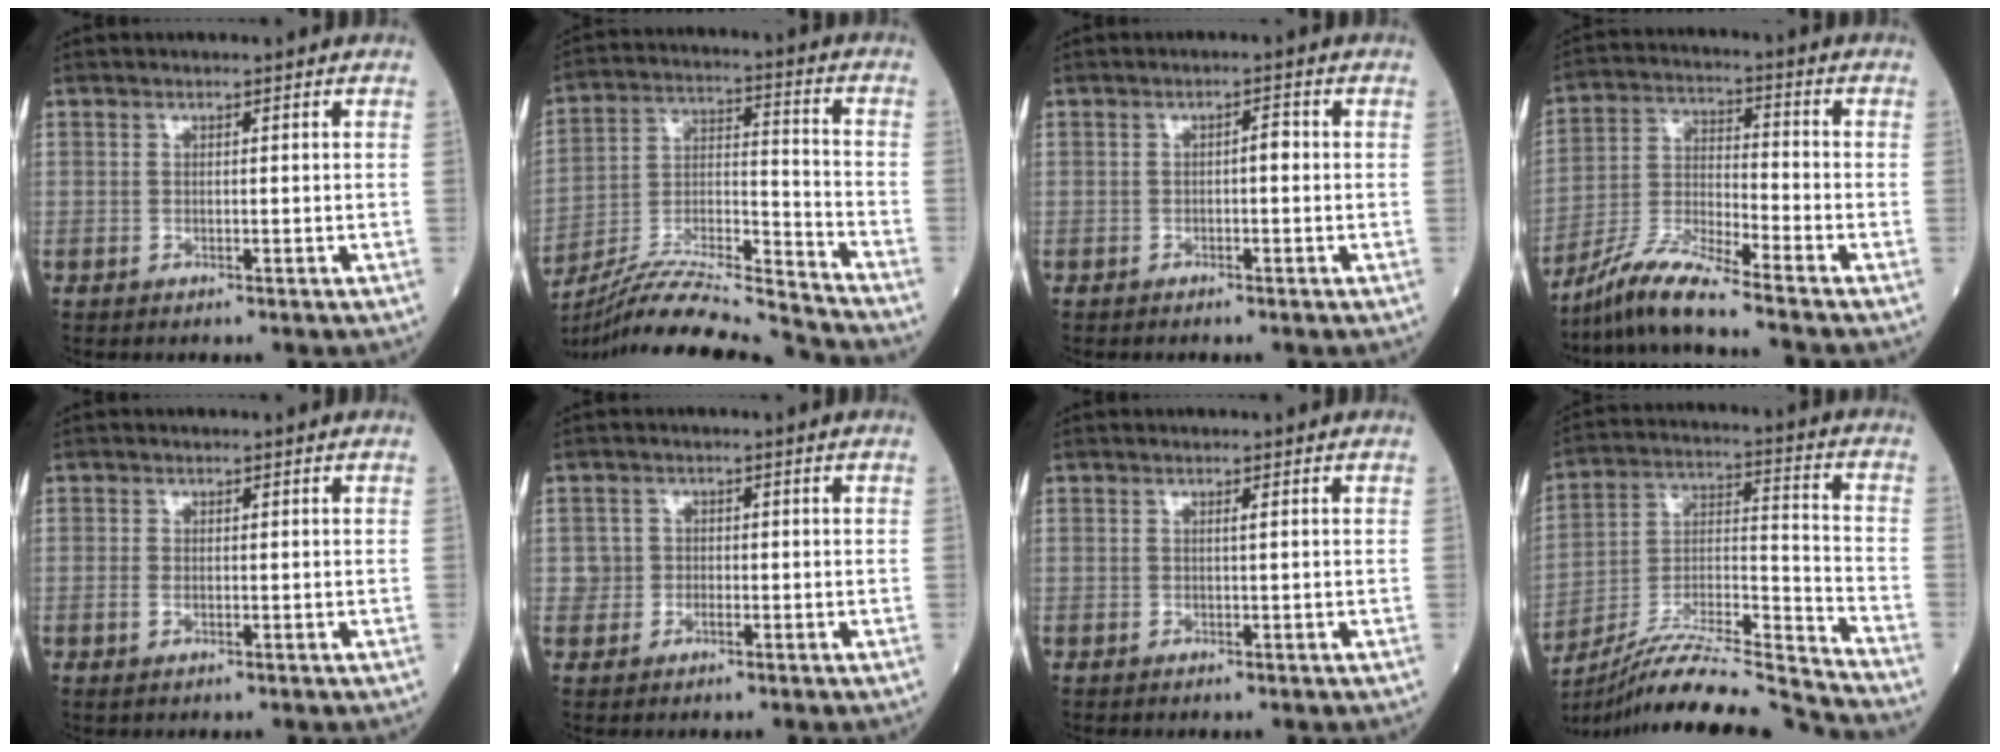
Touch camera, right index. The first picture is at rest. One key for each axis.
{"total": 18.8, "fx": -18.0, "fy": -1.4, "fz": 5.4, "tx": -0.109, "ty": 0.005, "tz": -0.312}
{"total": 1.4, "fx": -0.1, "fy": 0.4, "fz": 1.4, "tx": -0.018, "ty": 0.004, "tz": -0.004}
{"total": 9.3, "fx": -8.2, "fy": -1.0, "fz": 4.2, "tx": -0.093, "ty": -0.018, "tz": -0.161}
{"total": 1.1, "fx": -0.3, "fy": 0.6, "fz": 0.9, "tx": -0.022, "ty": -0.001, "tz": -0.003}
{"total": 2.1, "fx": -0.5, "fy": 2.0, "fz": 0.0, "tx": 0.007, "ty": 0.009, "tz": -0.013}
{"total": 0.5, "fx": 0.2, "fy": -0.1, "fz": 0.5, "tx": -0.012, "ty": -0.001, "tz": 0.003}
{"total": 21.3, "fx": -20.2, "fy": -1.8, "fz": 6.5, "tx": -0.134, "ty": -0.003, "tz": -0.340}